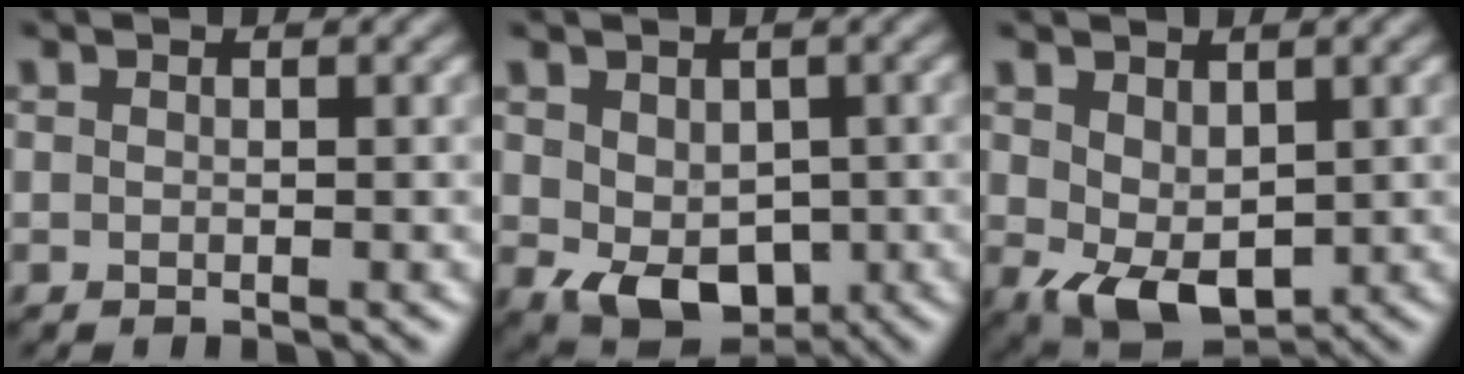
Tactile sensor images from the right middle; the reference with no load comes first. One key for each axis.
{"total": 5.3, "fx": -0.9, "fy": 3.7, "fz": 3.6, "tx": -0.070, "ty": -0.013, "tz": -0.008}
{"total": 5.1, "fx": -0.4, "fy": 3.3, "fz": 3.9, "tx": -0.088, "ty": -0.005, "tz": 0.001}